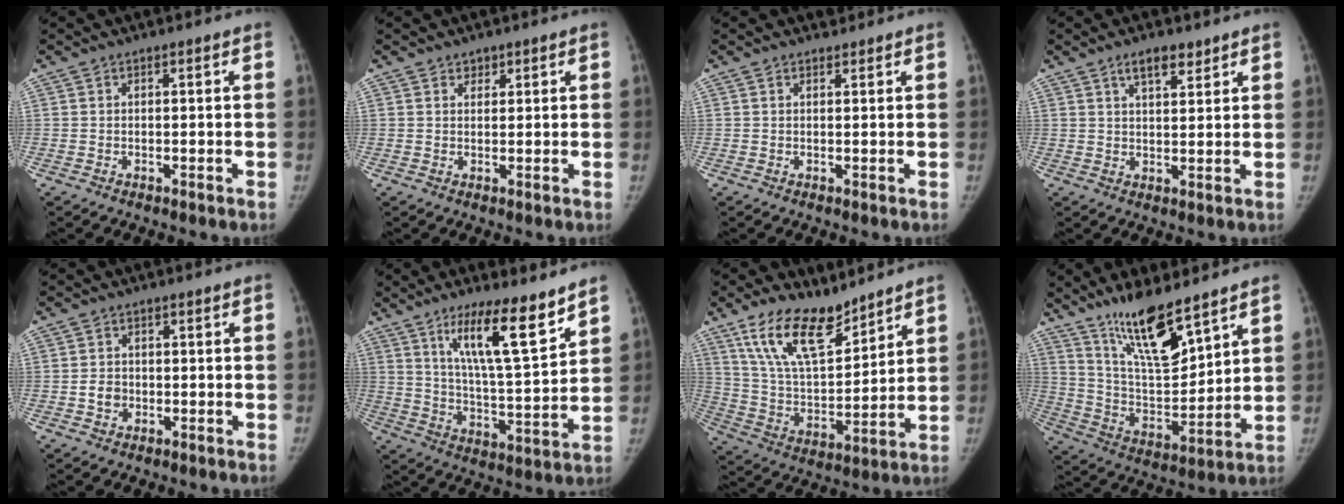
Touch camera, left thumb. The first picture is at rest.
{"total": 1.6, "force": [1.2, 1.1, 0.3], "torque": [0.010, -0.007, 0.015]}
{"total": 0.9, "force": [0.8, 0.4, 0.0], "torque": [0.003, -0.007, 0.010]}
{"total": 5.1, "force": [3.4, 2.0, 3.1], "torque": [-0.036, -0.020, 0.057]}
{"total": 2.8, "force": [-0.5, 2.5, 1.3], "torque": [-0.012, 0.004, -0.008]}
{"total": 14.6, "force": [9.6, 2.5, 10.7], "torque": [-0.165, -0.066, 0.171]}
{"total": 16.2, "force": [11.5, 6.7, 9.2], "torque": [-0.134, -0.065, 0.225]}
{"total": 15.4, "force": [11.2, 4.0, 9.7], "torque": [-0.148, -0.074, 0.217]}